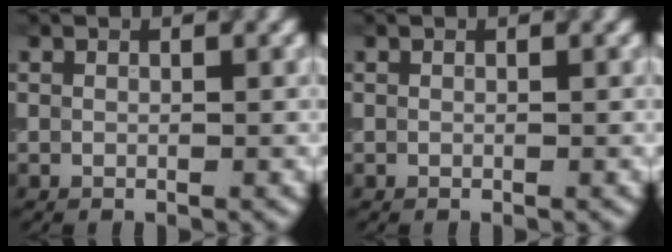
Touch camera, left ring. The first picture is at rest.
{"total": 0.0}